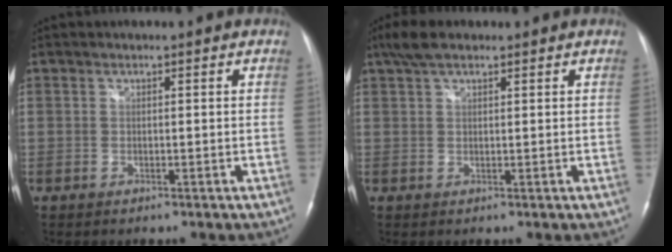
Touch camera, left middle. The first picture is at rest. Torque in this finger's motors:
{"motor_torque": [0.16, -0.06, 0.00, 0.01]}